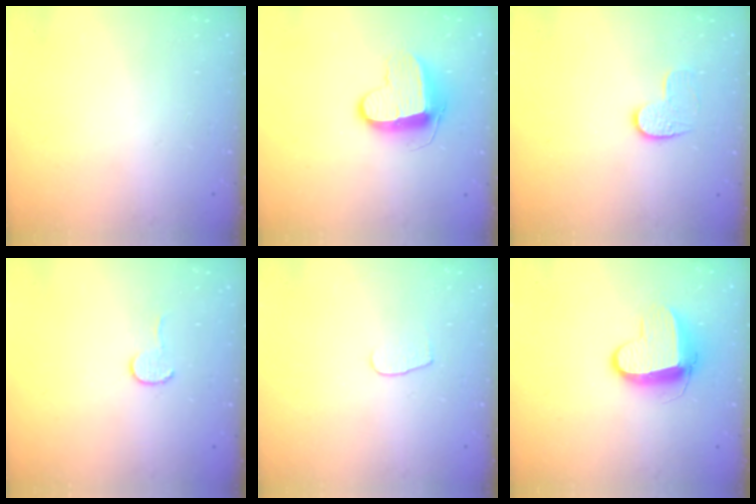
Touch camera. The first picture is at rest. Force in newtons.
{"total": 10.5, "press": 10.5, "slide": 0.4}
{"total": 6.1, "press": 6.1, "slide": 0.5}
{"total": 4.1, "press": 4.1, "slide": 0.4}
{"total": 4.2, "press": 4.2, "slide": 0.4}
{"total": 9.6, "press": 9.5, "slide": 0.9}